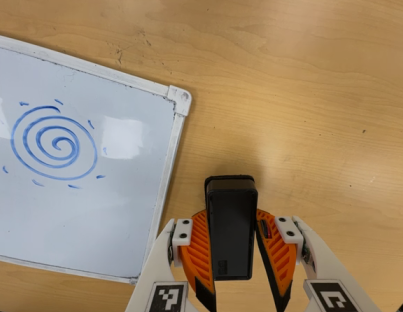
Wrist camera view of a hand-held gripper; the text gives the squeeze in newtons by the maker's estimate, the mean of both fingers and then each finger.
{"total": 7.1, "left": 5.6, "right": 8.7}